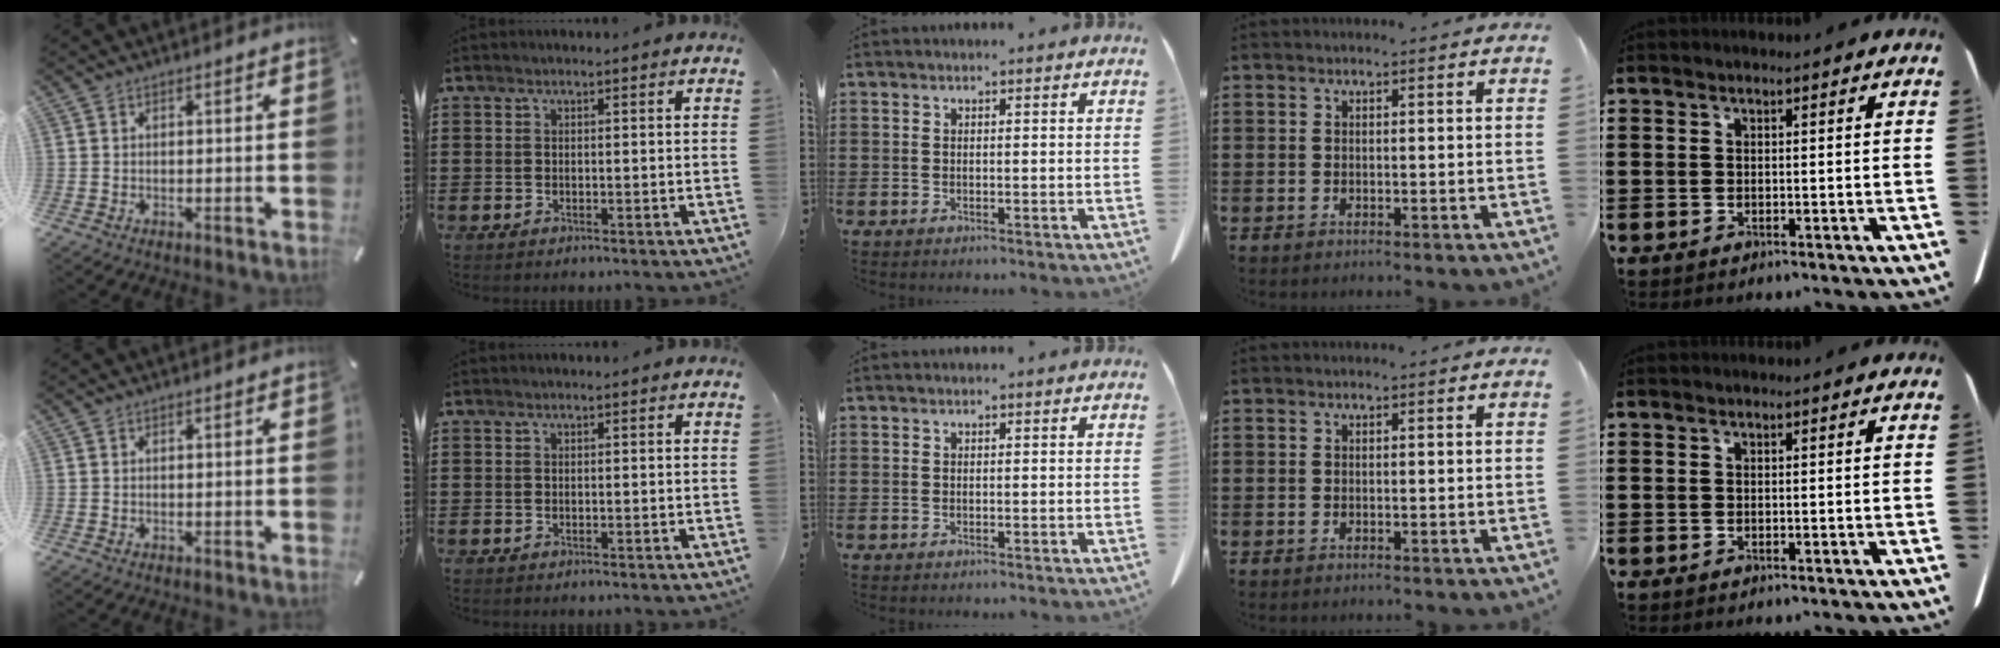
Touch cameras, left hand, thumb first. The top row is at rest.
{}